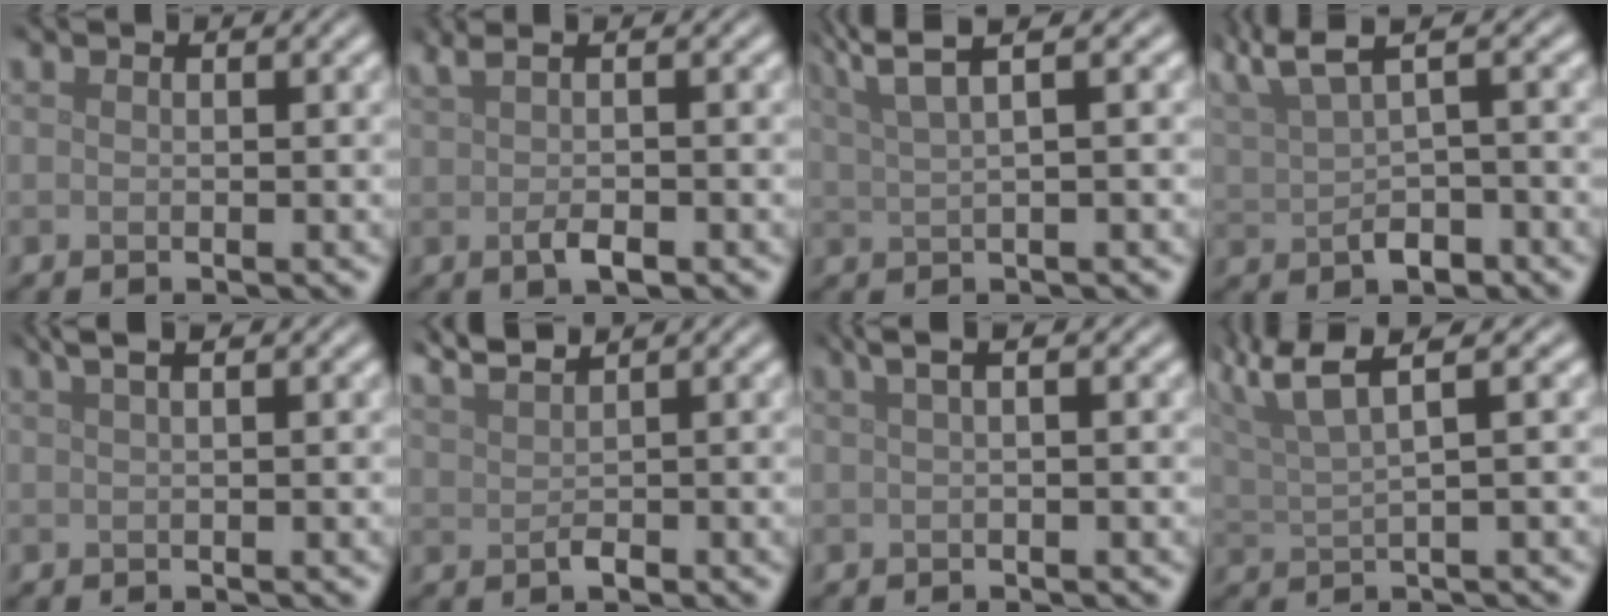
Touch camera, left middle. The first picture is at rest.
{"total": 3.0, "force": [0.4, 0.9, 2.9], "torque": [-0.054, 0.004, 0.008]}
{"total": 4.5, "force": [2.9, 0.9, 3.3], "torque": [-0.056, 0.016, 0.045]}
{"total": 4.9, "force": [2.3, 1.8, 4.0], "torque": [-0.082, 0.011, 0.042]}
{"total": 3.0, "force": [1.6, 1.1, 2.2], "torque": [-0.020, 0.010, 0.008]}
{"total": 2.4, "force": [1.8, 0.5, 1.5], "torque": [-0.028, 0.004, 0.042]}
{"total": 2.5, "force": [0.9, 0.8, 2.2], "torque": [-0.028, 0.006, 0.011]}
{"total": 5.6, "force": [3.6, 1.1, 4.2], "torque": [-0.069, 0.020, 0.058]}